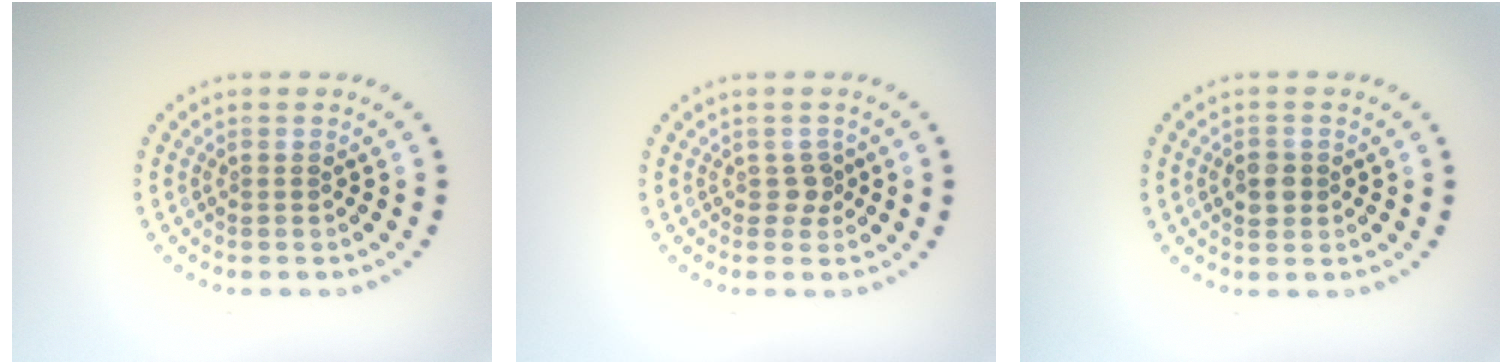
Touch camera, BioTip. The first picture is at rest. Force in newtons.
{"total": 1.2, "press": 0.9, "slide": 0.8}
{"total": 1.8, "press": 1.7, "slide": 0.4}